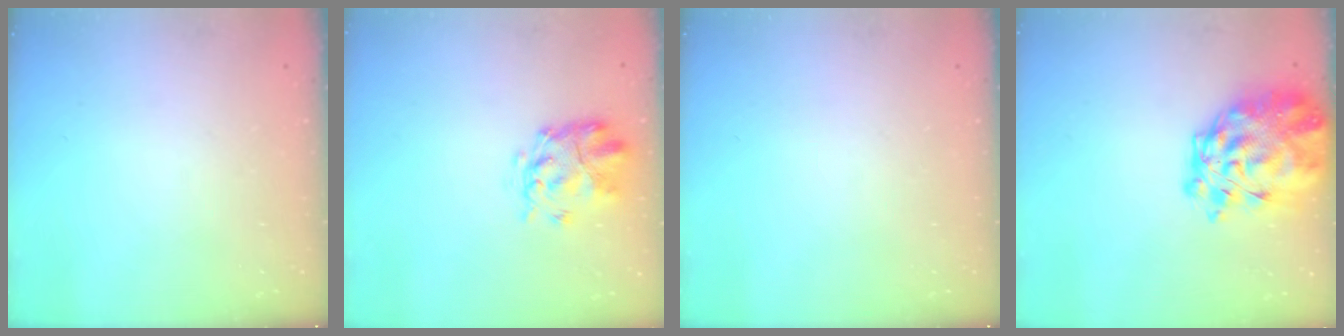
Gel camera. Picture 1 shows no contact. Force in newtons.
{"total": 3.8, "press": 3.5, "slide": 1.6}
{"total": 0.0}
{"total": 13.0, "press": 12.3, "slide": 4.4}